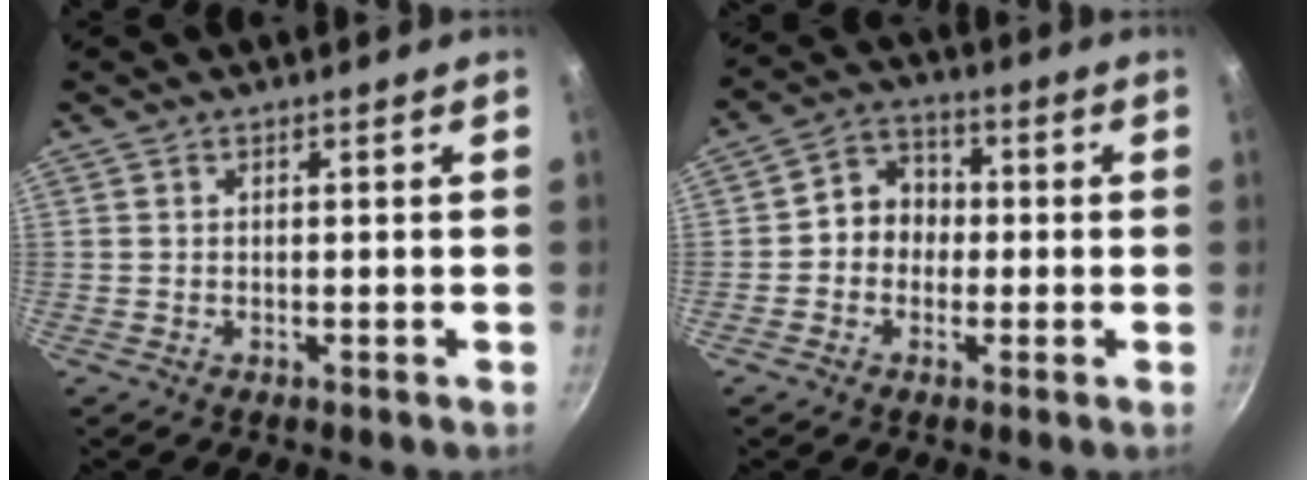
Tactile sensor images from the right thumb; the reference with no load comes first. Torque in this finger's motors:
{"motor_torque": [-0.41, 0.50, 0.44, 0.09, 0.02]}